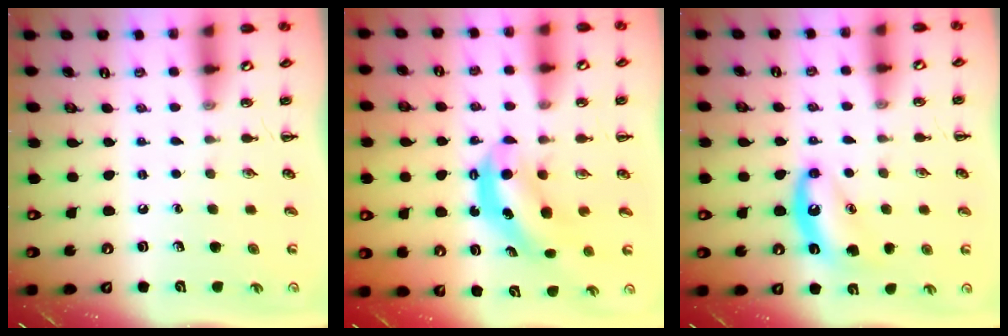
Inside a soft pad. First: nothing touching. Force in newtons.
{"total": 5.8, "press": 5.8, "slide": 0.5}
{"total": 9.1, "press": 9.1, "slide": 1.0}